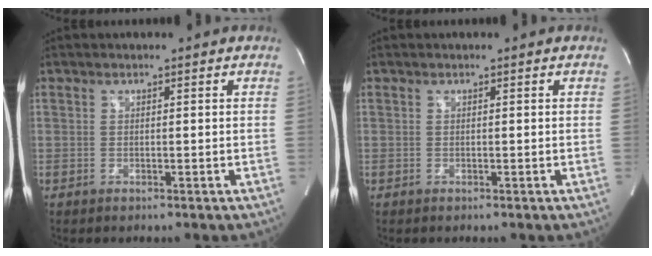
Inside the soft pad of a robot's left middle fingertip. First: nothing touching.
{"total": 0.0}